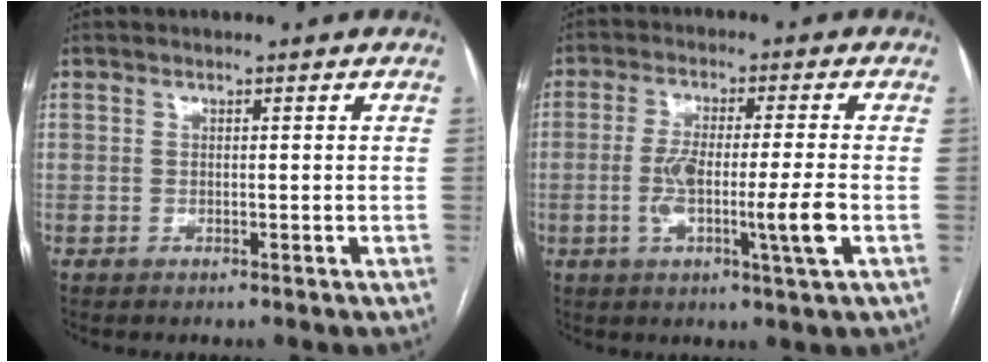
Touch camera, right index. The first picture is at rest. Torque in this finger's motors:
{"motor_torque": [0.55, -0.17, 0.27, 0.12]}